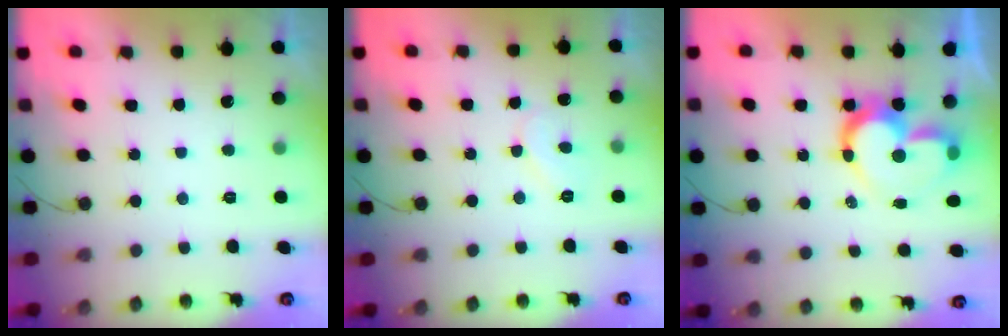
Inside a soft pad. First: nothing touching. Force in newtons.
{"total": 5.7, "press": 5.6, "slide": 0.6}
{"total": 12.0, "press": 11.9, "slide": 1.6}